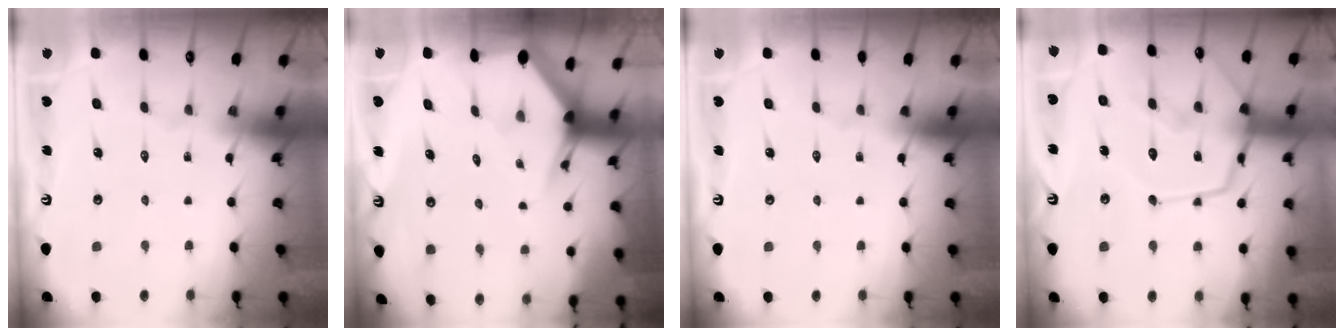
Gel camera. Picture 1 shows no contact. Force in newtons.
{"total": 3.6, "press": 3.6, "slide": 0.3}
{"total": 0.0}
{"total": 17.7, "press": 17.6, "slide": 1.7}